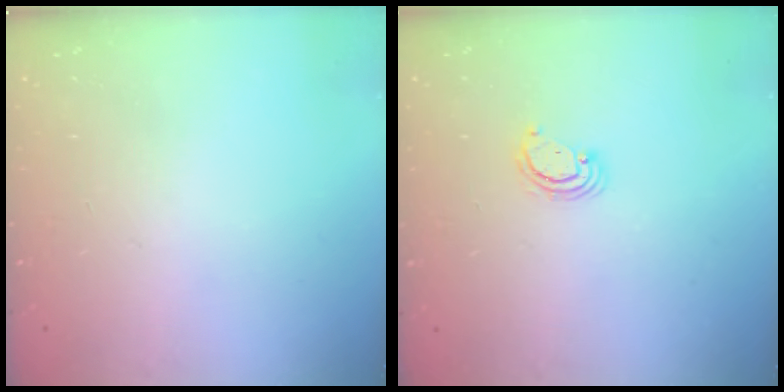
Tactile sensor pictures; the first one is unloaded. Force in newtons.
{"total": 3.2, "press": 3.1, "slide": 0.3}